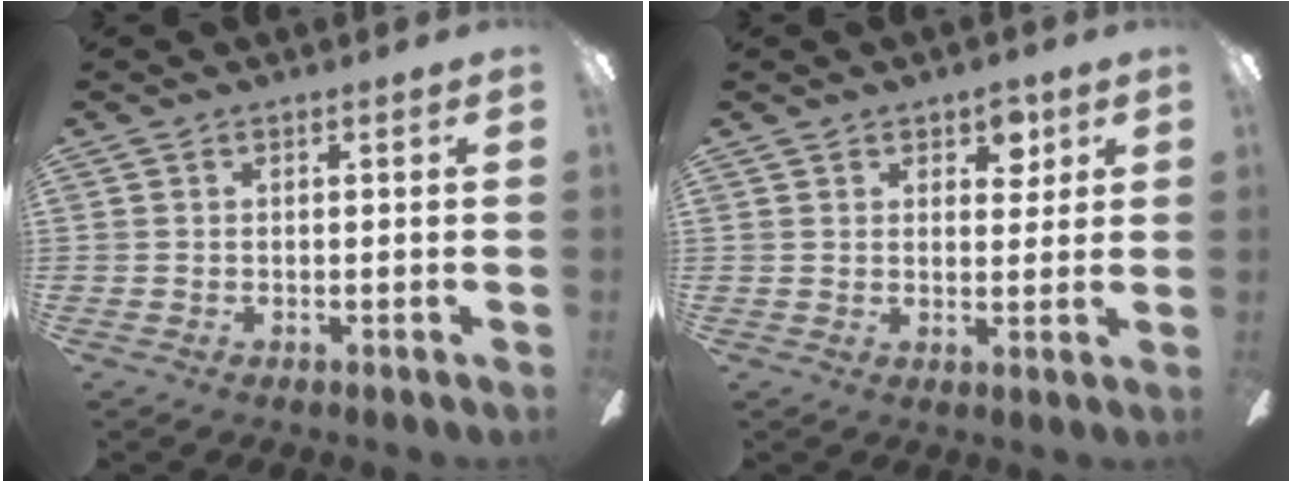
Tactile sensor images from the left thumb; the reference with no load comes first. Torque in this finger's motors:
{"motor_torque": [-0.04, 0.15, 0.05, 0.05, -0.03]}